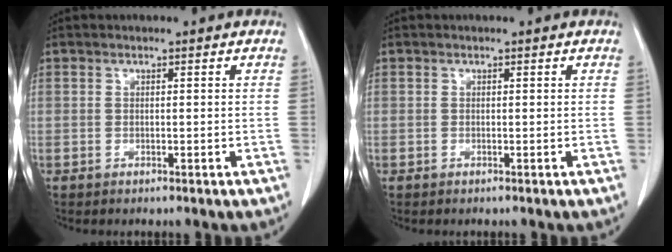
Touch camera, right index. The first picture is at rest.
{"total": 0.0}